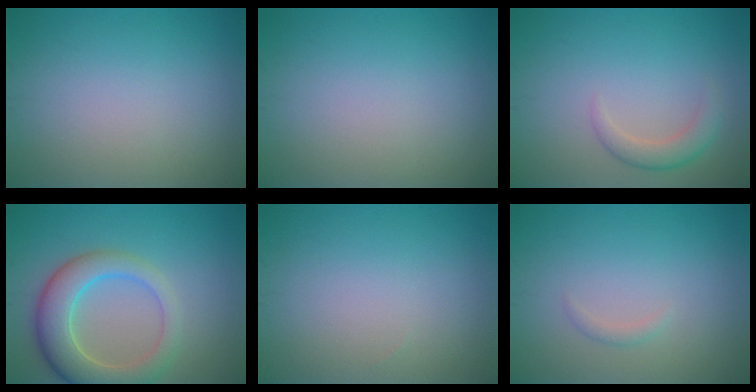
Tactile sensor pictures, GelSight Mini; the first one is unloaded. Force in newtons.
{"total": 0.0}
{"total": 2.2, "press": 2.2, "slide": 0.1}
{"total": 6.3, "press": 6.3, "slide": 0.6}
{"total": 0.0}
{"total": 0.7, "press": 0.7, "slide": 0.0}